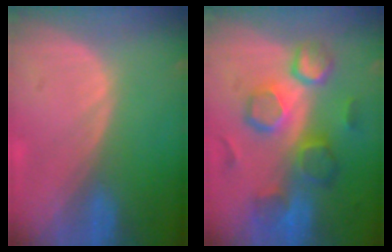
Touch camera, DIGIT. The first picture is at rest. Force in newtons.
{"total": 9.9, "press": 9.4, "slide": 3.1}